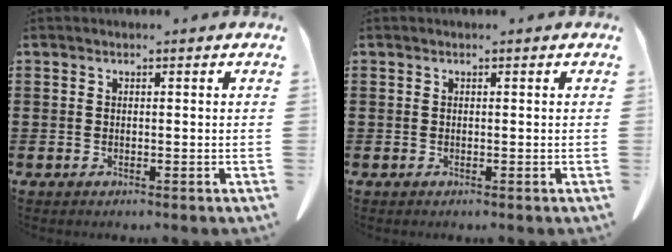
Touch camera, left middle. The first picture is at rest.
{"total": 0.0}